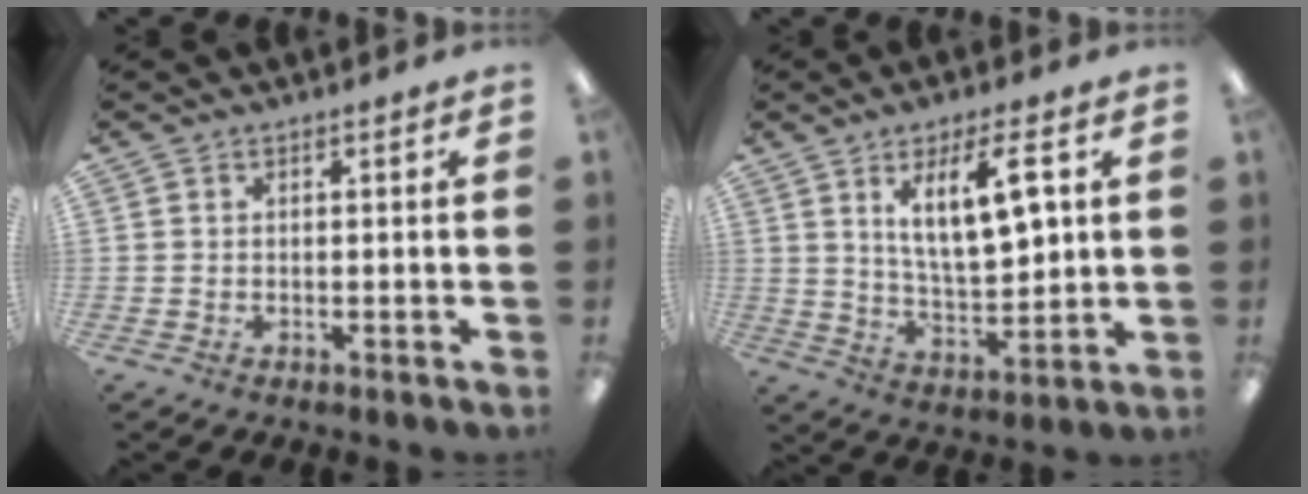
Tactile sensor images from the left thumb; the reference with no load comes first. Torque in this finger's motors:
{"motor_torque": [1.29, 2.12, 1.18, -1.23, 0.42]}